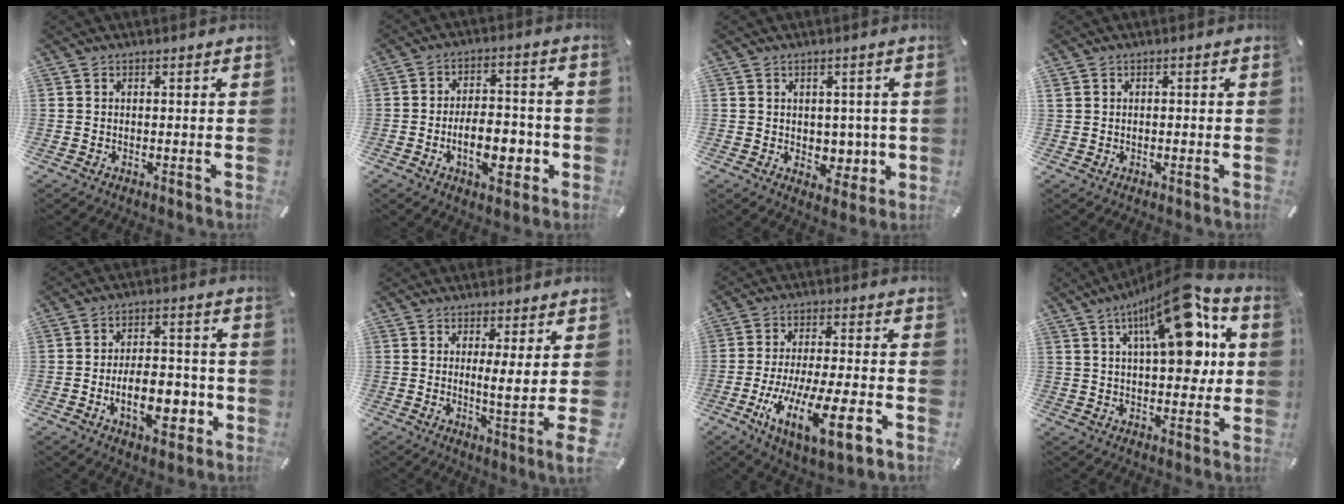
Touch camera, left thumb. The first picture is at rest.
{"total": 11.4, "force": [-3.5, 6.3, 8.8], "torque": [-0.139, 0.003, -0.060]}
{"total": 5.1, "force": [0.3, 4.2, 2.7], "torque": [-0.017, -0.006, 0.003]}
{"total": 0.7, "force": [-0.1, 0.6, 0.4], "torque": [-0.006, 0.002, -0.004]}
{"total": 13.1, "force": [-3.9, 7.2, 10.2], "torque": [-0.167, 0.004, -0.066]}
{"total": 6.8, "force": [0.8, -0.5, 6.7], "torque": [-0.104, -0.021, 0.011]}
{"total": 17.0, "force": [-7.0, 4.2, 14.9], "torque": [-0.282, 0.003, -0.108]}
{"total": 19.8, "force": [8.0, 8.1, 16.2], "torque": [-0.232, -0.038, 0.125]}